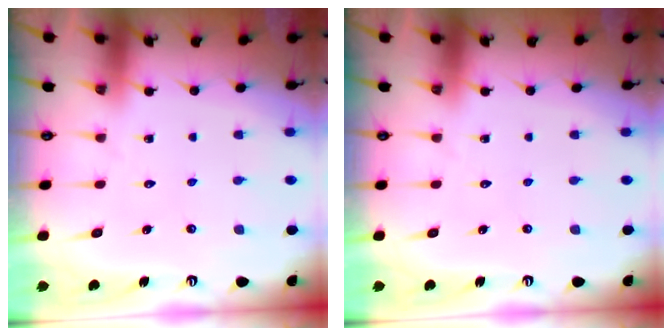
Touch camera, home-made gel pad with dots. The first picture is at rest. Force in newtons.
{"total": 0.0}